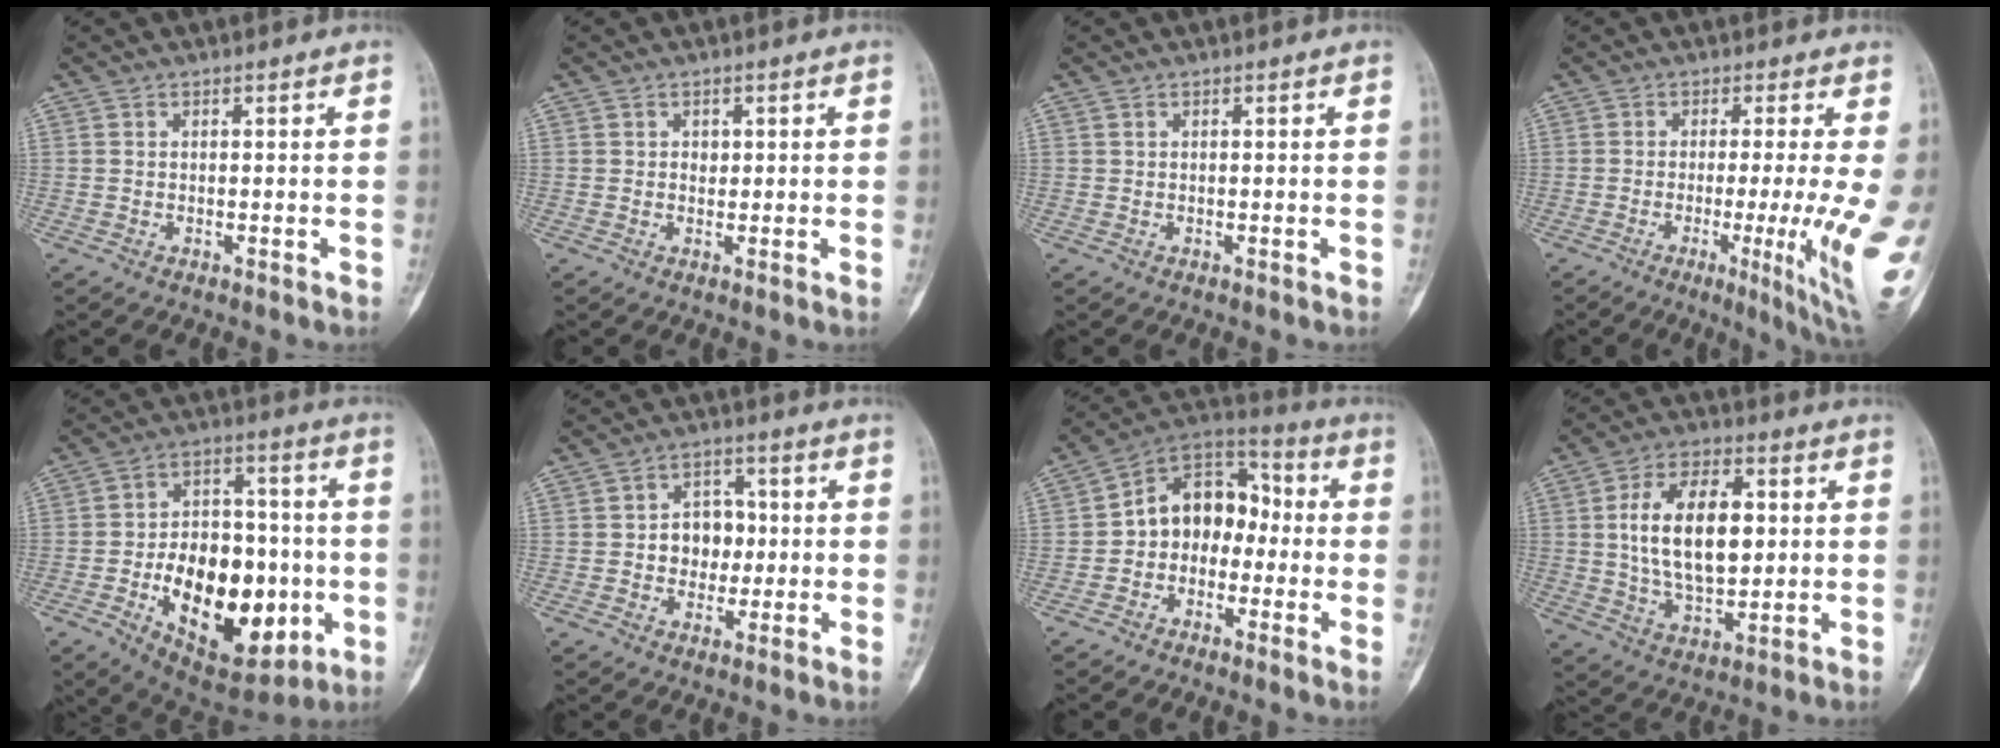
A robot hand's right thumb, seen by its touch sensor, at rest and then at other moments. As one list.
[{"total": 1.3, "force": [0.3, 1.0, 0.7], "torque": [-0.005, 0.000, 0.004]}, {"total": 0.0}, {"total": 14.8, "force": [-2.4, 1.5, 14.6], "torque": [-0.167, -0.022, -0.024]}, {"total": 25.0, "force": [-6.1, 14.6, 19.3], "torque": [-0.257, 0.023, -0.071]}, {"total": 7.2, "force": [-0.1, 5.8, 4.3], "torque": [-0.024, 0.013, -0.005]}, {"total": 12.2, "force": [-1.2, 9.2, 7.8], "torque": [-0.083, 0.049, -0.040]}, {"total": 15.8, "force": [2.0, 8.9, 12.9], "torque": [-0.203, -0.001, 0.037]}]